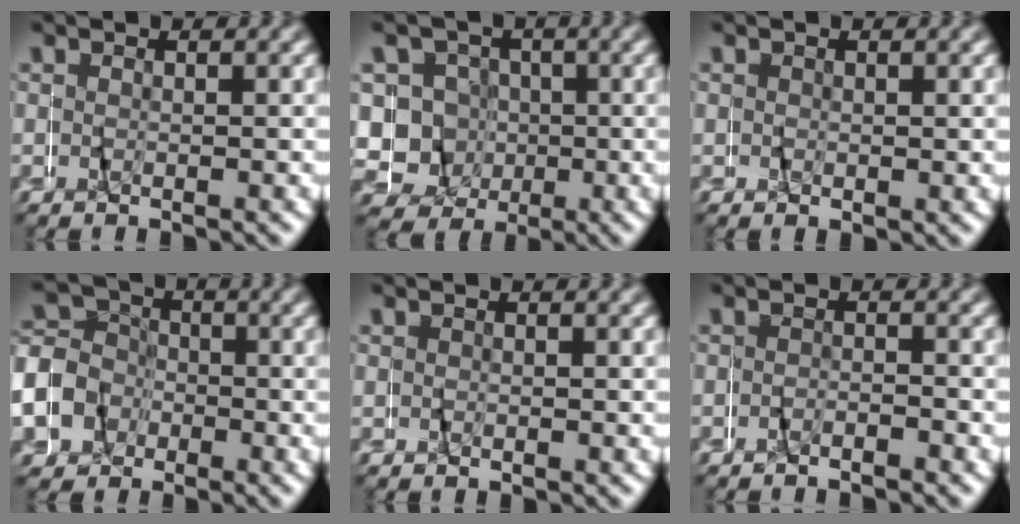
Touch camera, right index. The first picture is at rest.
{"total": 13.5, "force": [-0.6, 13.0, 3.6], "torque": [-0.124, -0.045, -0.009]}
{"total": 1.8, "force": [0.8, 1.3, 0.9], "torque": [-0.016, -0.002, 0.016]}
{"total": 10.0, "force": [-1.3, 9.3, 3.3], "torque": [-0.096, -0.020, -0.029]}
{"total": 1.1, "force": [0.5, 0.8, 0.6], "torque": [-0.011, -0.002, 0.010]}
{"total": 1.2, "force": [-1.1, 0.6, 0.3], "torque": [-0.015, 0.005, -0.025]}